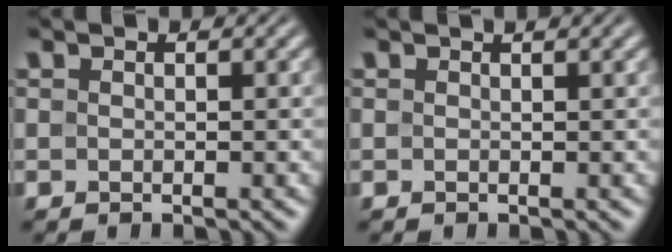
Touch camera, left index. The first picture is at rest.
{"total": 1.0, "force": [0.7, 0.2, 0.7], "torque": [-0.007, 0.000, 0.006]}